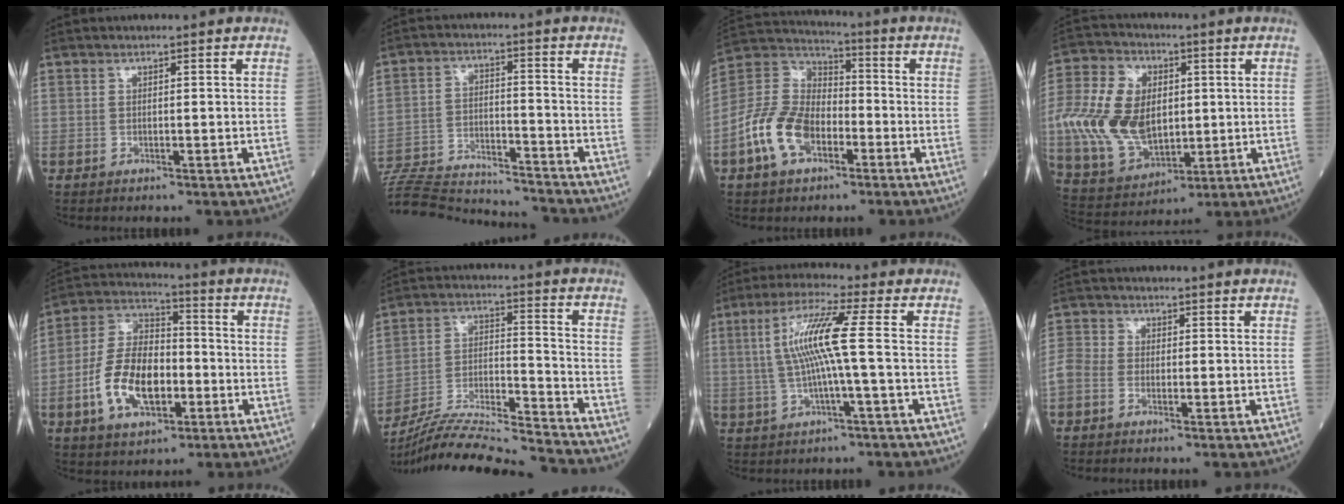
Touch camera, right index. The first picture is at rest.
{"total": 19.0, "force": [-18.3, 1.7, 4.6], "torque": [-0.108, -0.006, -0.281]}
{"total": 12.0, "force": [-4.9, 7.2, 8.2], "torque": [-0.190, 0.020, -0.094]}
{"total": 16.0, "force": [0.5, 10.4, 12.1], "torque": [-0.280, 0.021, 0.021]}
{"total": 13.1, "force": [-3.7, 6.9, 10.4], "torque": [-0.220, 0.016, -0.064]}
{"total": 18.3, "force": [-17.3, -1.3, 5.6], "torque": [-0.116, -0.006, -0.291]}
{"total": 8.6, "force": [0.5, -0.5, 8.6], "torque": [-0.174, 0.017, 0.010]}
{"total": 3.5, "force": [-1.3, 2.7, 1.9], "torque": [-0.053, 0.007, -0.031]}